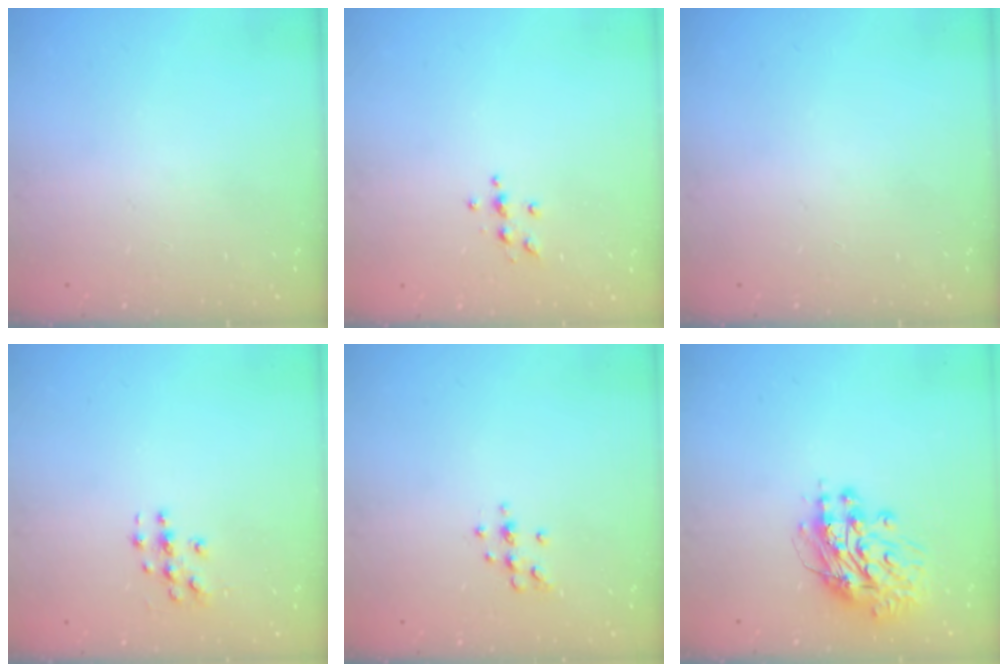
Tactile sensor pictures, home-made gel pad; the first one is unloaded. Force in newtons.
{"total": 3.8, "press": 3.7, "slide": 0.5}
{"total": 0.0}
{"total": 3.5, "press": 3.4, "slide": 0.2}
{"total": 6.5, "press": 6.4, "slide": 1.2}
{"total": 12.5, "press": 12.4, "slide": 1.2}